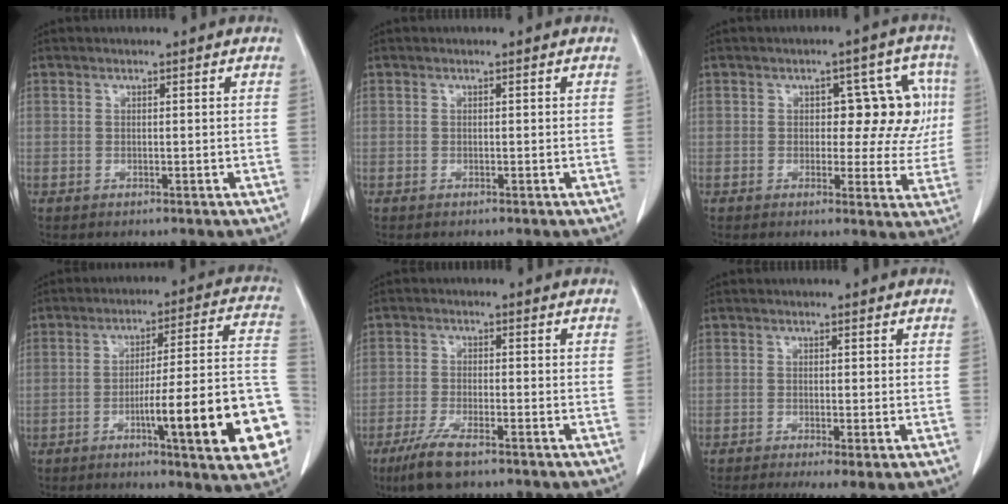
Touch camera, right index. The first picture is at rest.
{"total": 0.0}
{"total": 9.1, "force": [1.2, 4.8, 7.6], "torque": [-0.070, 0.032, 0.014]}
{"total": 19.7, "force": [-6.6, 1.6, 18.5], "torque": [-0.175, 0.017, -0.087]}
{"total": 6.6, "force": [-4.6, 1.1, 4.5], "torque": [-0.096, -0.016, -0.081]}
{"total": 4.8, "force": [-2.9, 0.9, 3.7], "torque": [-0.058, -0.016, -0.049]}